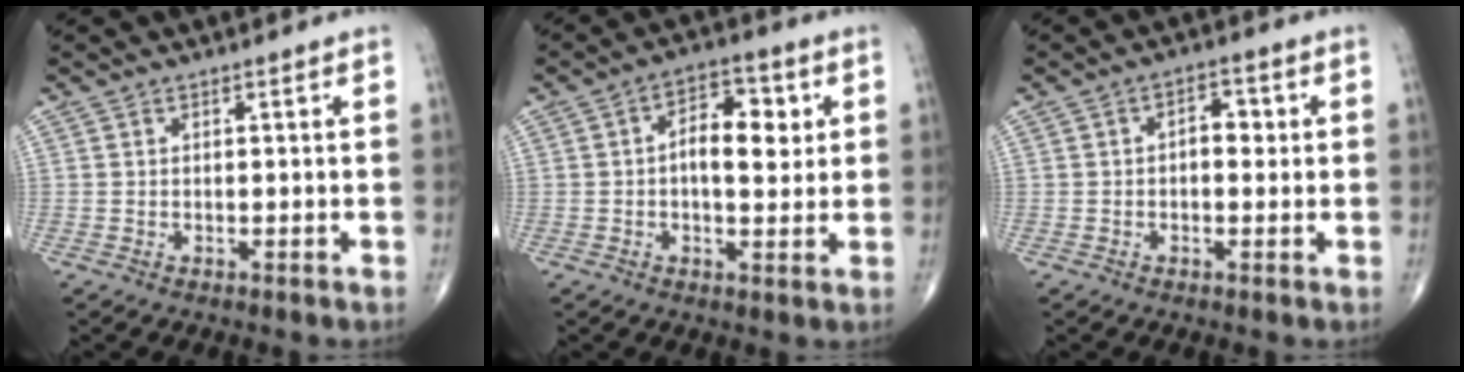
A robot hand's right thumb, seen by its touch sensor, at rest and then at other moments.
{"total": 9.0, "force": [1.3, 4.9, 7.5], "torque": [-0.092, 0.007, 0.016]}
{"total": 4.1, "force": [0.3, 2.4, 3.3], "torque": [-0.033, 0.010, 0.000]}